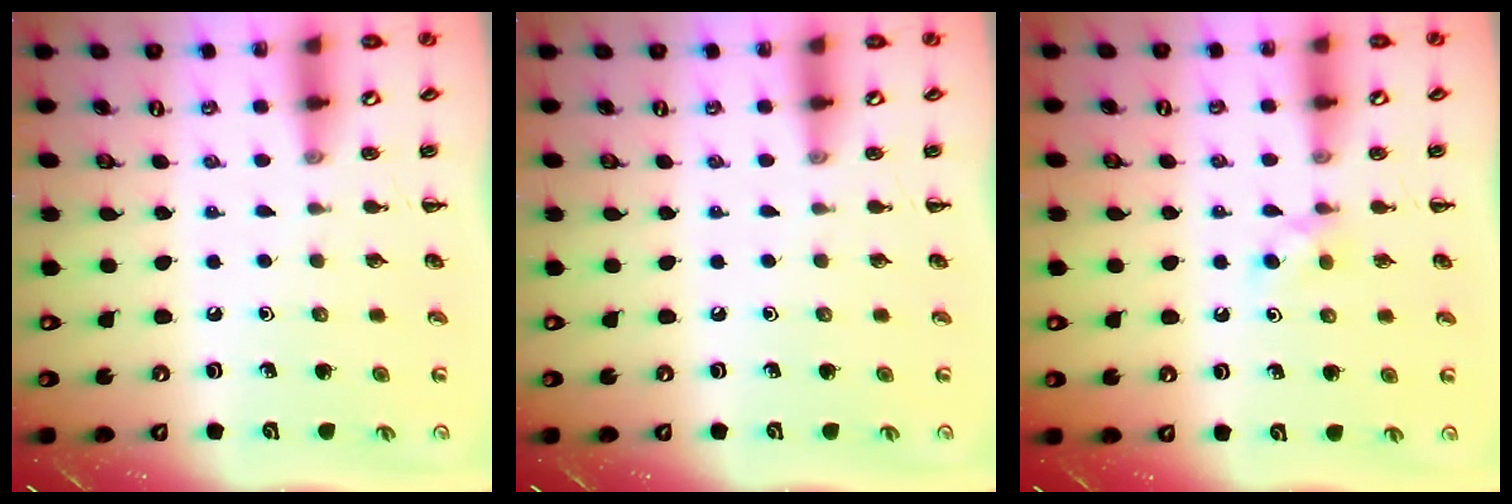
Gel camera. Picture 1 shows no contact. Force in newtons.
{"total": 0.0}
{"total": 3.5, "press": 3.4, "slide": 1.1}